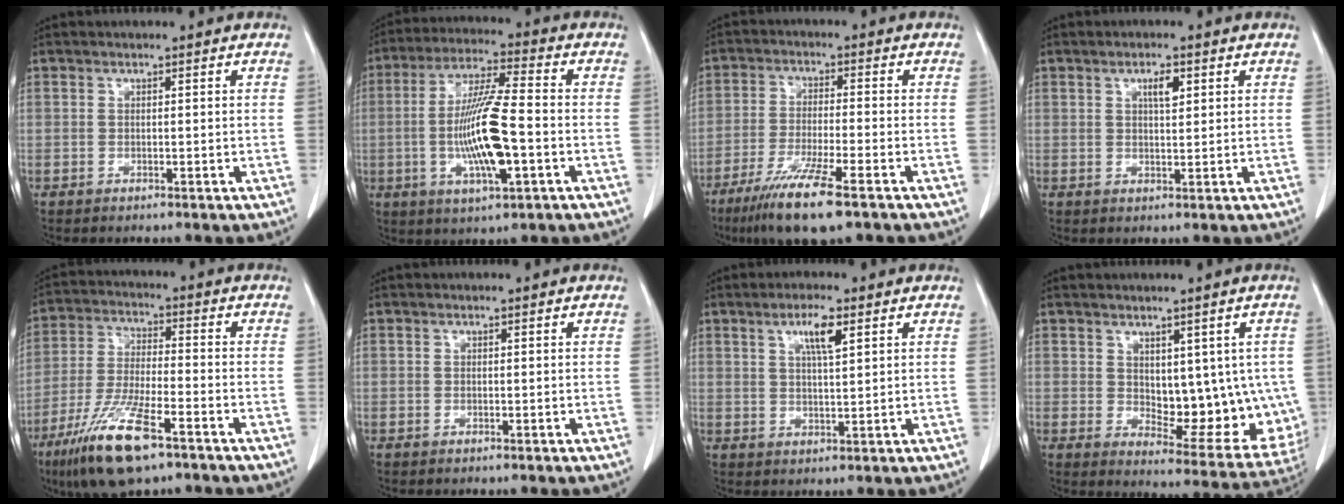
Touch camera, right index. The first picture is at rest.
{"total": 13.2, "force": [-2.5, 1.6, 12.9], "torque": [-0.250, -0.006, -0.046]}
{"total": 10.7, "force": [-6.9, 0.6, 8.1], "torque": [-0.151, -0.030, -0.116]}
{"total": 2.8, "force": [1.2, 0.9, 2.4], "torque": [-0.041, -0.001, 0.021]}
{"total": 13.1, "force": [-7.9, 2.4, 10.1], "torque": [-0.206, -0.028, -0.140]}
{"total": 0.0}
{"total": 4.7, "force": [2.3, 0.6, 4.0], "torque": [-0.074, 0.001, 0.041]}
{"total": 12.8, "force": [0.9, 6.5, 11.0], "torque": [-0.130, -0.008, 0.031]}